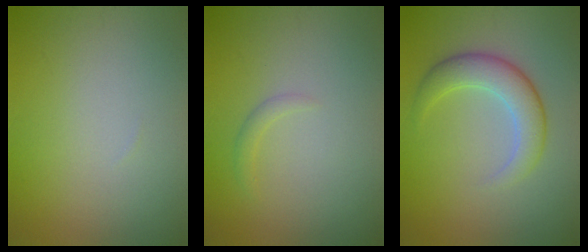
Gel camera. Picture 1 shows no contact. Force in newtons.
{"total": 0.9, "press": 0.8, "slide": 0.1}
{"total": 4.0, "press": 4.0, "slide": 0.1}